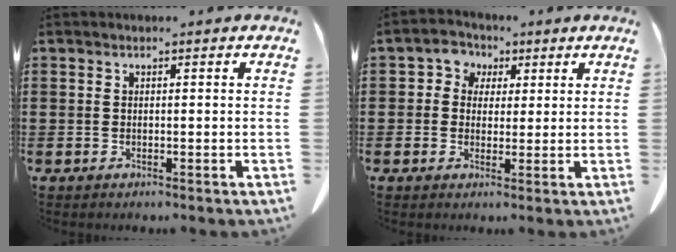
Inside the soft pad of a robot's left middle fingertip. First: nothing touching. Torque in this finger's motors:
{"motor_torque": [0.04, 0.11, 0.04, 0.01]}